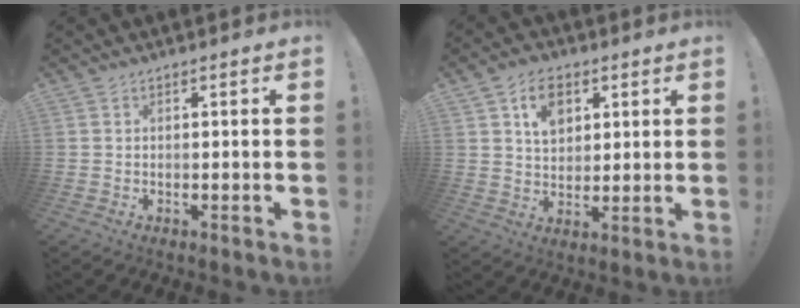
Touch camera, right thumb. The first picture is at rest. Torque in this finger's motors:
{"motor_torque": [-0.40, 0.51, -0.17, 0.22, 0.02]}